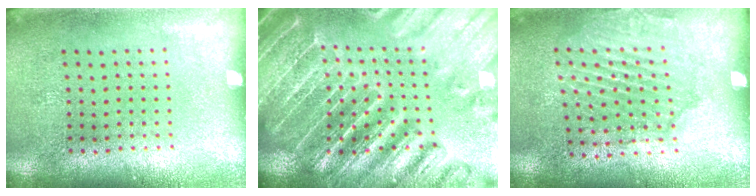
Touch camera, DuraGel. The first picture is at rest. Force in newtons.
{"total": 4.4, "press": 4.0, "slide": 1.7}
{"total": 1.6, "press": 1.5, "slide": 0.4}